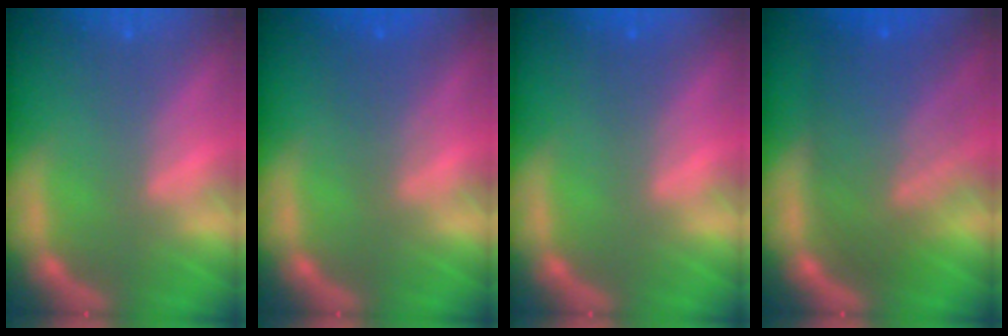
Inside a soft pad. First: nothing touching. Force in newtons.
{"total": 2.5}
{"total": 0.9}
{"total": 9.5}